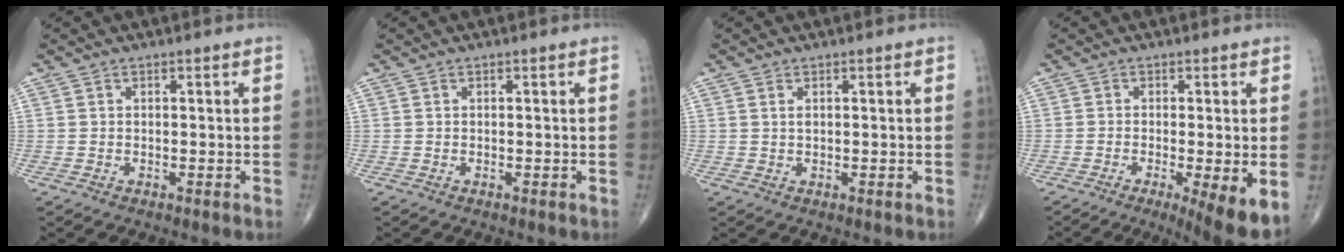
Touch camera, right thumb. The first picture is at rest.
{"total": 0.0}
{"total": 1.0, "force": [0.4, 0.5, 0.8], "torque": [-0.016, 0.000, 0.009]}
{"total": 7.9, "force": [-2.8, 1.3, 7.3], "torque": [-0.112, -0.020, -0.045]}